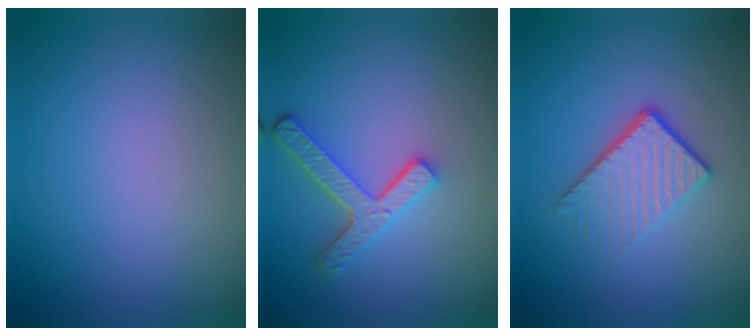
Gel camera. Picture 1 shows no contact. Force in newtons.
{"total": 3.8, "press": 3.0, "slide": 2.3}
{"total": 3.9, "press": 2.6, "slide": 2.9}